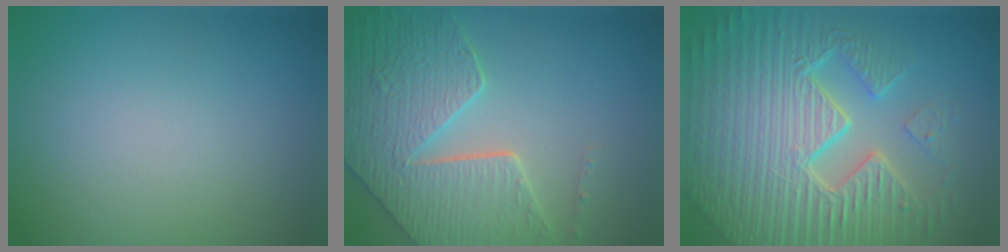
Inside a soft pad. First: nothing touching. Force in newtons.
{"total": 8.3, "press": 6.1, "slide": 5.6}
{"total": 10.8, "press": 7.0, "slide": 8.3}